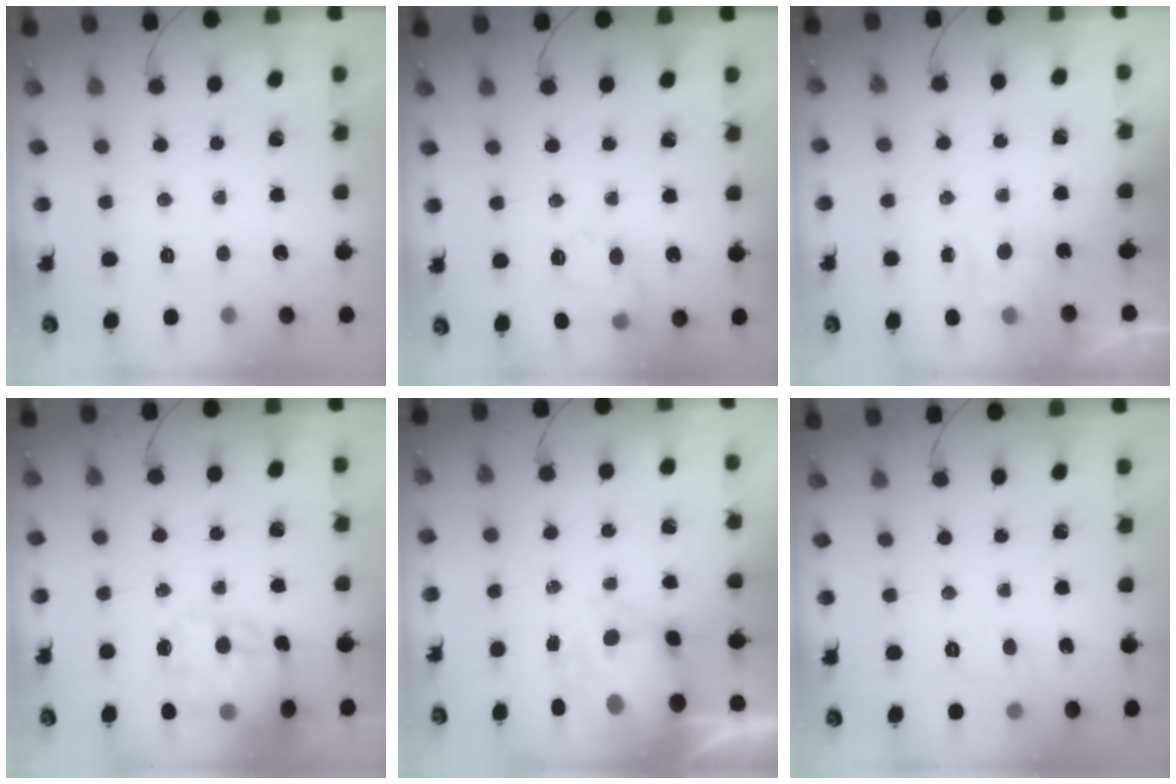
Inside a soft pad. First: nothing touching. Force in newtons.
{"total": 12.3, "press": 12.2, "slide": 1.5}
{"total": 2.2, "press": 2.0, "slide": 0.9}
{"total": 15.6, "press": 15.1, "slide": 3.8}
{"total": 8.6, "press": 8.4, "slide": 2.0}
{"total": 6.2, "press": 6.0, "slide": 1.5}